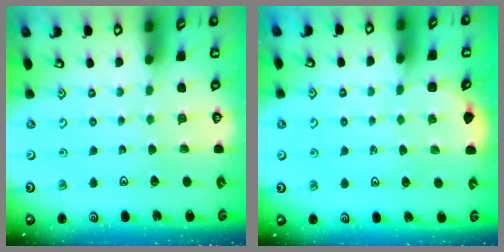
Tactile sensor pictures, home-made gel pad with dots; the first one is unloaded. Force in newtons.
{"total": 1.8, "press": 1.8, "slide": 0.1}